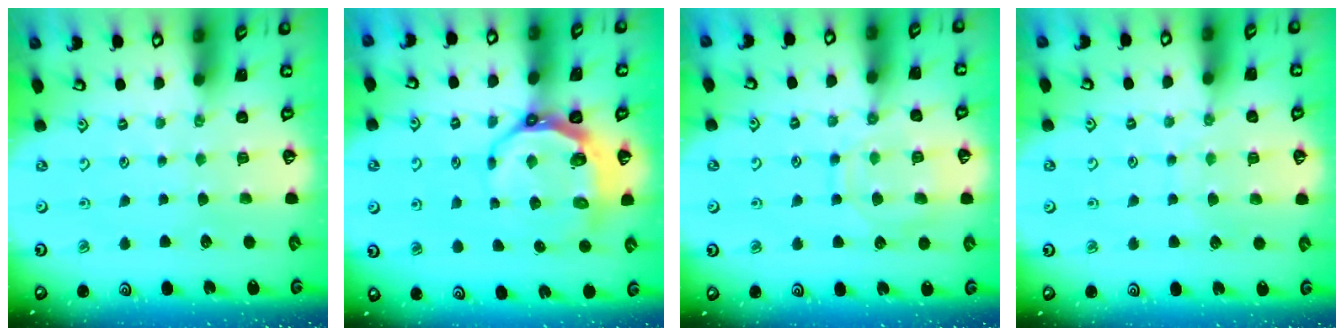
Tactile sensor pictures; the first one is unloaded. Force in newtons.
{"total": 8.9, "press": 7.9, "slide": 4.1}
{"total": 12.1, "press": 12.0, "slide": 1.0}
{"total": 6.2, "press": 6.2, "slide": 0.7}